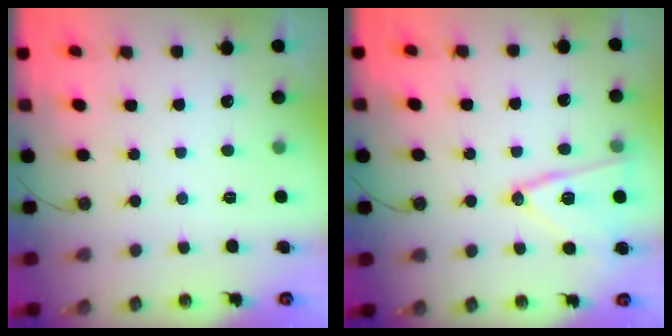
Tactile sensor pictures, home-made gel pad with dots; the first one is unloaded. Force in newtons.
{"total": 14.3, "press": 14.3, "slide": 0.6}